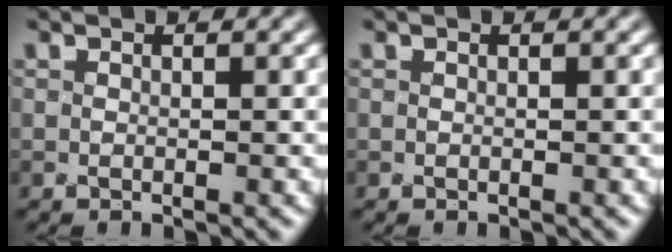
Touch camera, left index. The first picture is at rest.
{"total": 0.0}